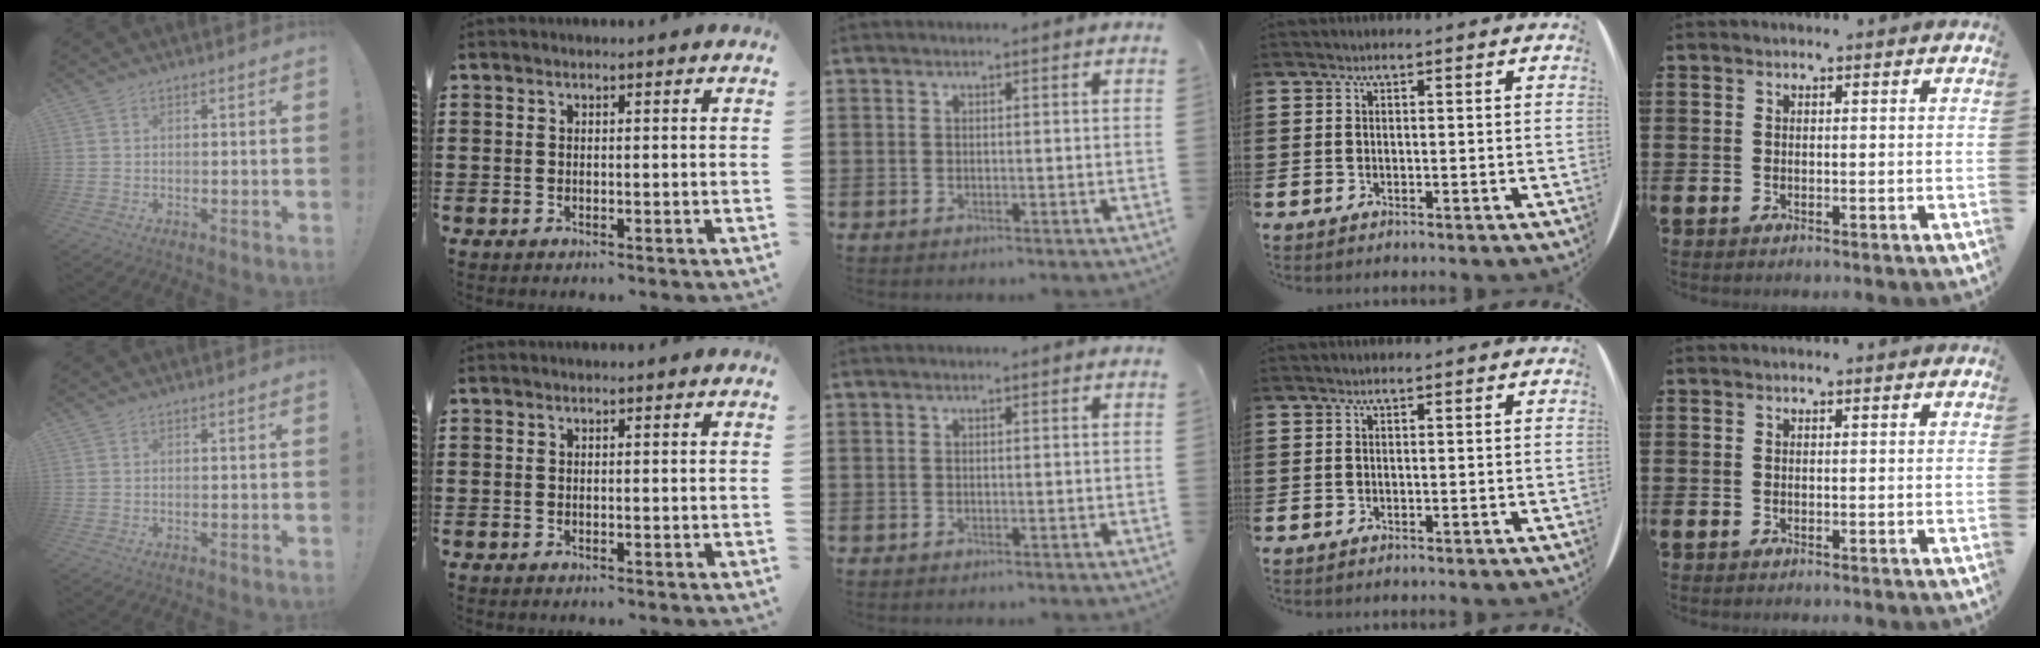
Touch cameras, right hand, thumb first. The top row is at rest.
{}